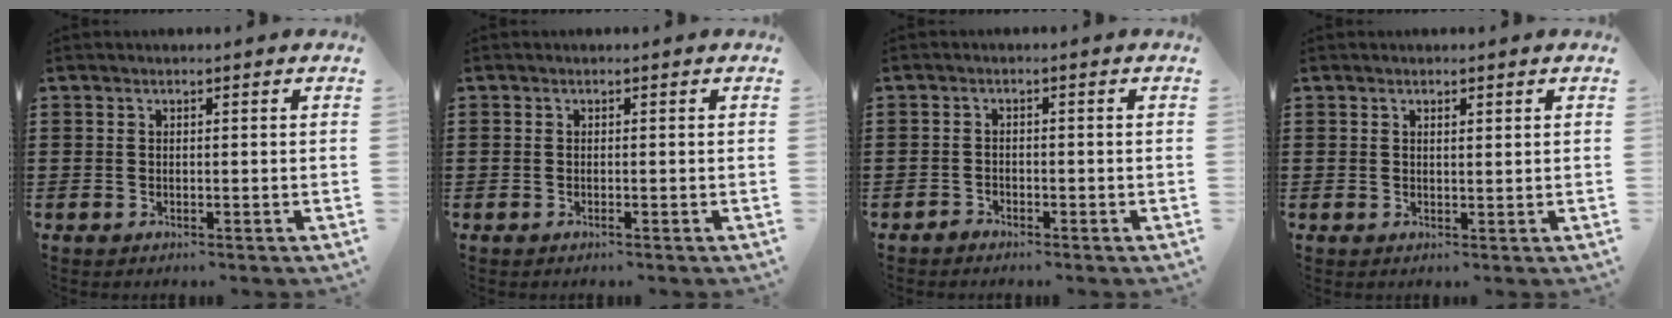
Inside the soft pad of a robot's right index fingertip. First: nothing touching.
{"total": 0.5, "force": [-0.3, -0.1, 0.5], "torque": [-0.007, -0.003, -0.005]}
{"total": 1.2, "force": [-1.1, 0.5, 0.0], "torque": [-0.005, 0.001, -0.023]}
{"total": 0.7, "force": [0.4, 0.2, 0.5], "torque": [-0.011, 0.002, 0.007]}